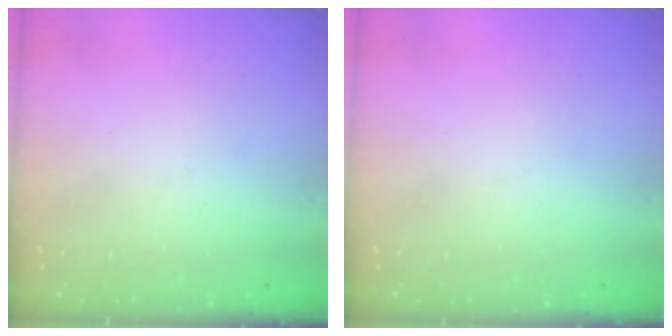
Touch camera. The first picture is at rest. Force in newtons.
{"total": 0.0}